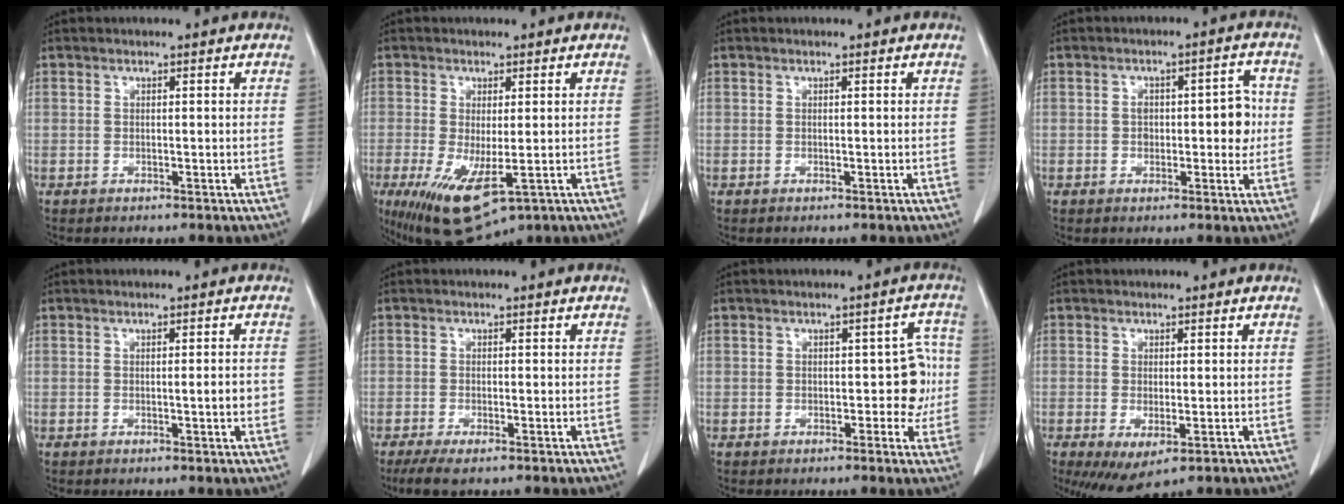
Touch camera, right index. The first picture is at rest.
{"total": 10.0, "force": [-4.1, 3.4, 8.4], "torque": [-0.149, -0.027, -0.054]}
{"total": 0.0}
{"total": 6.2, "force": [0.0, 3.0, 5.4], "torque": [-0.068, 0.018, 0.003]}
{"total": 2.1, "force": [-0.3, 0.2, 2.1], "torque": [-0.029, 0.000, -0.004]}
{"total": 3.5, "force": [-2.3, 0.6, 2.5], "torque": [-0.046, -0.010, -0.041]}
{"total": 5.0, "force": [-0.5, 2.7, 4.2], "torque": [-0.038, 0.026, -0.004]}
{"total": 5.8, "force": [-2.6, 2.1, 4.7], "torque": [-0.073, -0.019, -0.034]}